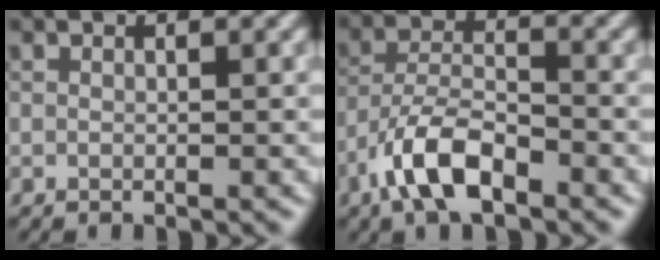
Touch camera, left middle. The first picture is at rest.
{"total": 5.7, "force": [-3.4, 2.2, 4.0], "torque": [-0.073, 0.005, -0.071]}